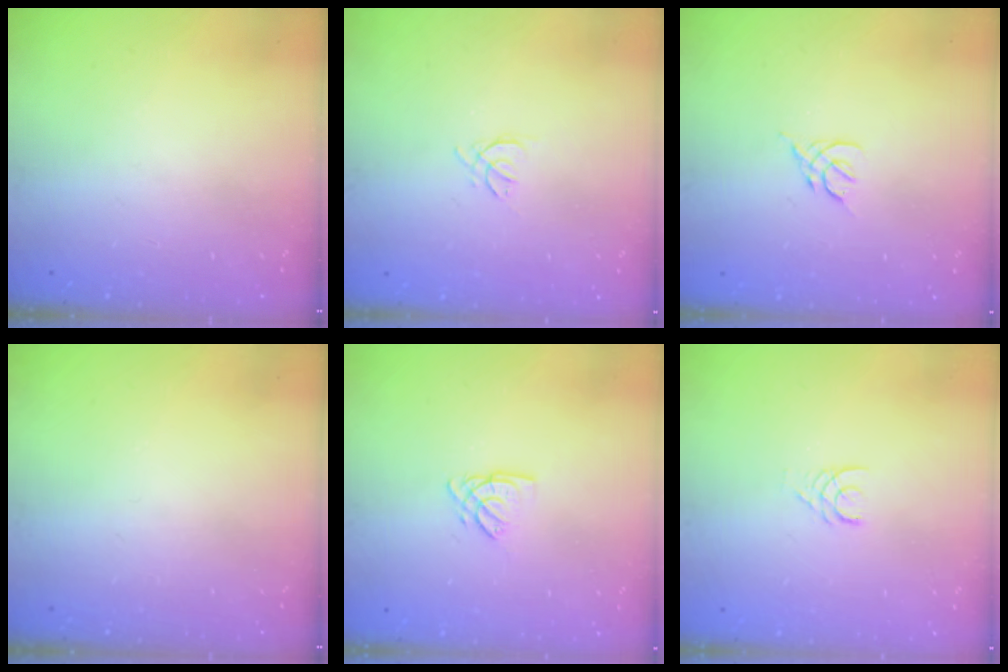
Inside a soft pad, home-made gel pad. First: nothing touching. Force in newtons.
{"total": 1.5, "press": 1.4, "slide": 0.6}
{"total": 2.4, "press": 2.3, "slide": 0.6}
{"total": 0.0}
{"total": 2.7, "press": 2.7, "slide": 0.3}
{"total": 2.4, "press": 2.4, "slide": 0.2}